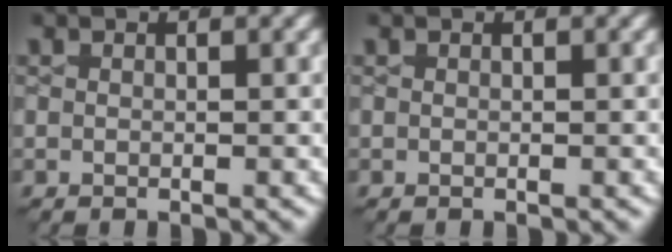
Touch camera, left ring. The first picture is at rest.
{"total": 0.0}